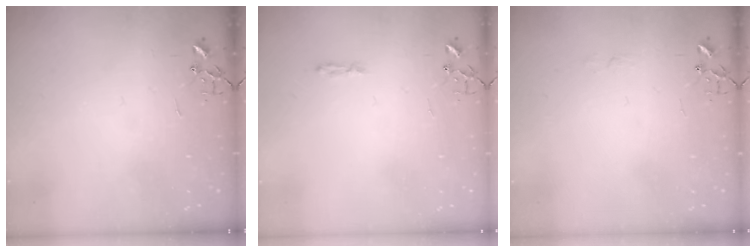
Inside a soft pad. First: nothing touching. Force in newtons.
{"total": 3.4, "press": 3.4, "slide": 0.4}
{"total": 3.6, "press": 3.6, "slide": 0.4}